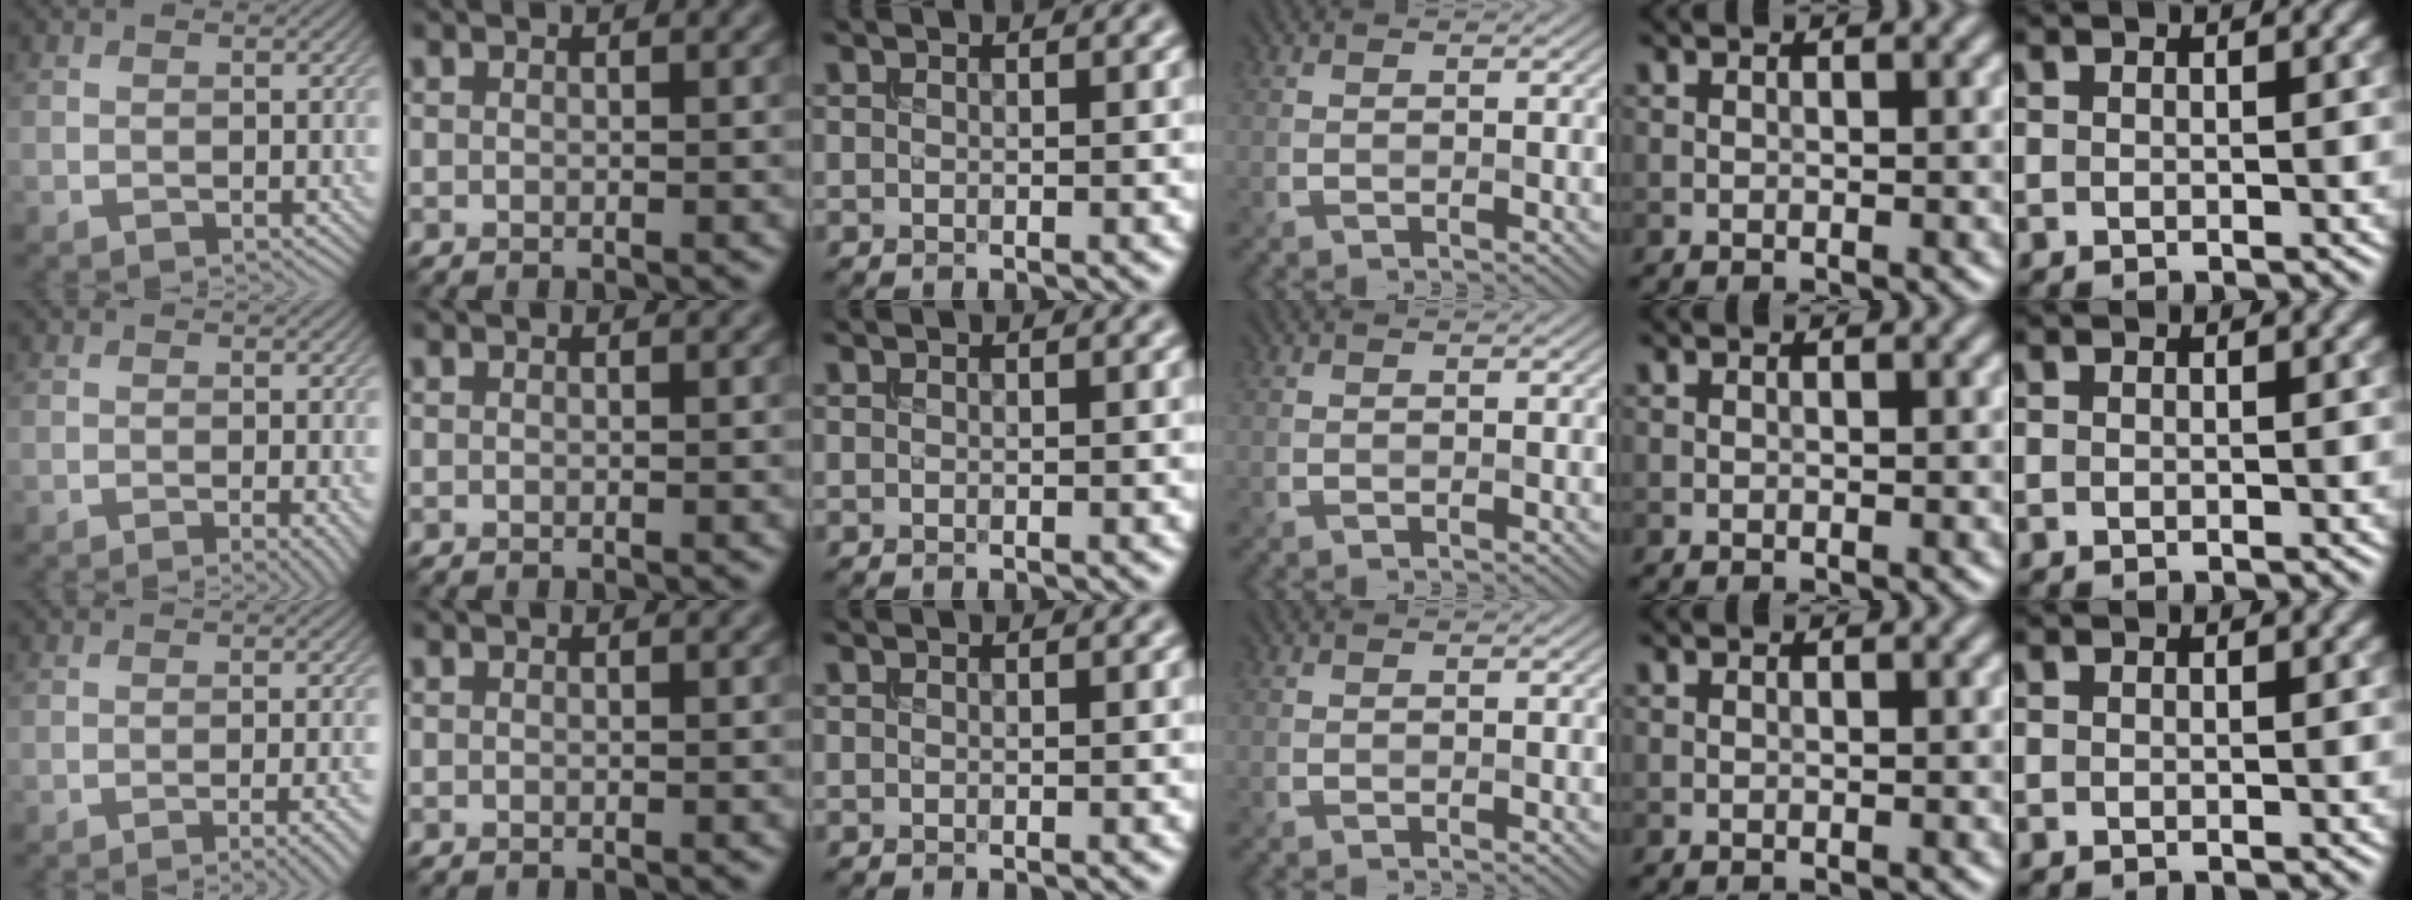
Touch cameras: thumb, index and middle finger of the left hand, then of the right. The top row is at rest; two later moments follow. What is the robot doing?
{"motion": "insert", "object": "bucket"}